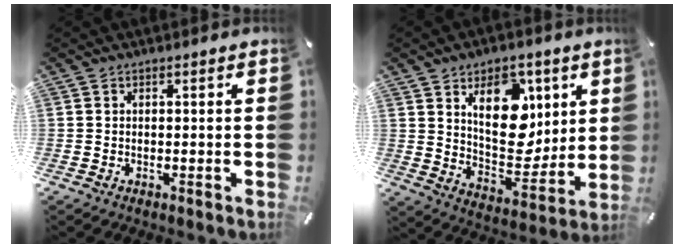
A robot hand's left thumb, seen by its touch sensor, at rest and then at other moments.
{"total": 16.6, "force": [6.7, 10.7, 10.7], "torque": [-0.155, -0.028, 0.121]}